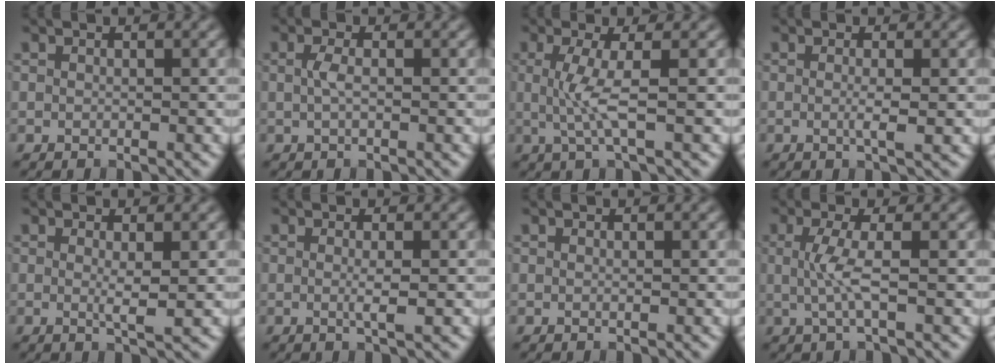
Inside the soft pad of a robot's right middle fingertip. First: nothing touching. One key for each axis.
{"total": 1.4, "fx": 0.0, "fy": 0.4, "fz": 1.3, "tx": -0.030, "ty": 0.001, "tz": 0.000}
{"total": 3.1, "fx": 0.0, "fy": 0.4, "fz": 3.1, "tx": -0.076, "ty": -0.004, "tz": 0.000}
{"total": 1.9, "fx": -0.2, "fy": 0.3, "fz": 1.9, "tx": -0.034, "ty": -0.005, "tz": -0.006}
{"total": 1.8, "fx": 0.1, "fy": 0.1, "fz": 1.8, "tx": -0.034, "ty": -0.006, "tz": -0.001}
{"total": 1.9, "fx": -0.2, "fy": 0.3, "fz": 1.9, "tx": -0.033, "ty": -0.006, "tz": -0.006}
{"total": 0.0}
{"total": 2.7, "fx": 0.0, "fy": 0.4, "fz": 2.7, "tx": -0.065, "ty": -0.002, "tz": 0.000}